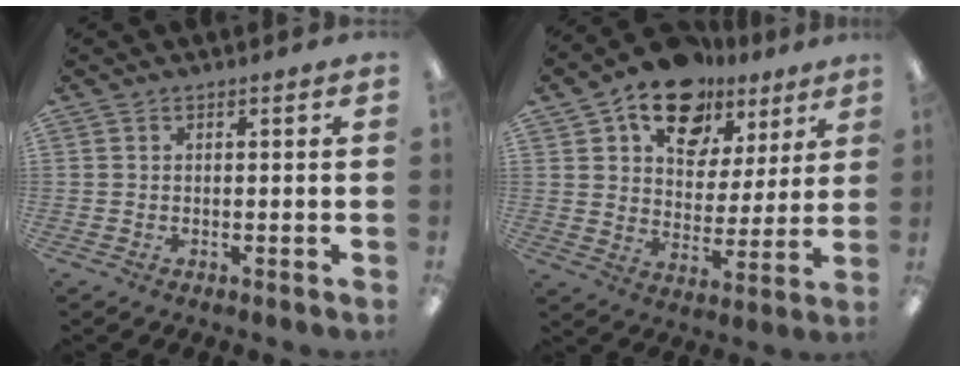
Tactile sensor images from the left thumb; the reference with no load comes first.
{"total": 16.6, "force": [11.4, 10.1, 6.6], "torque": [-0.104, -0.068, 0.205]}